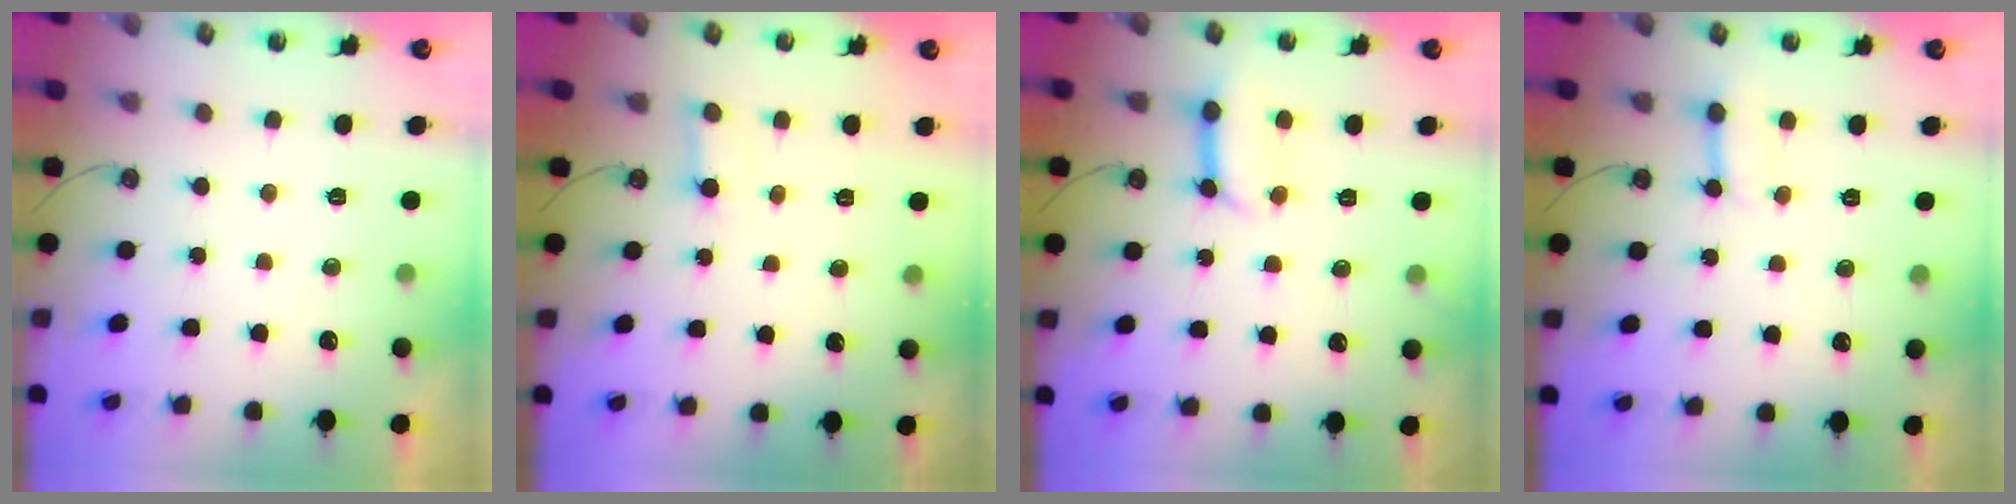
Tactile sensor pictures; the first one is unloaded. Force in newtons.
{"total": 2.2, "press": 2.2, "slide": 0.1}
{"total": 10.4, "press": 10.3, "slide": 1.1}
{"total": 6.2, "press": 6.2, "slide": 0.5}